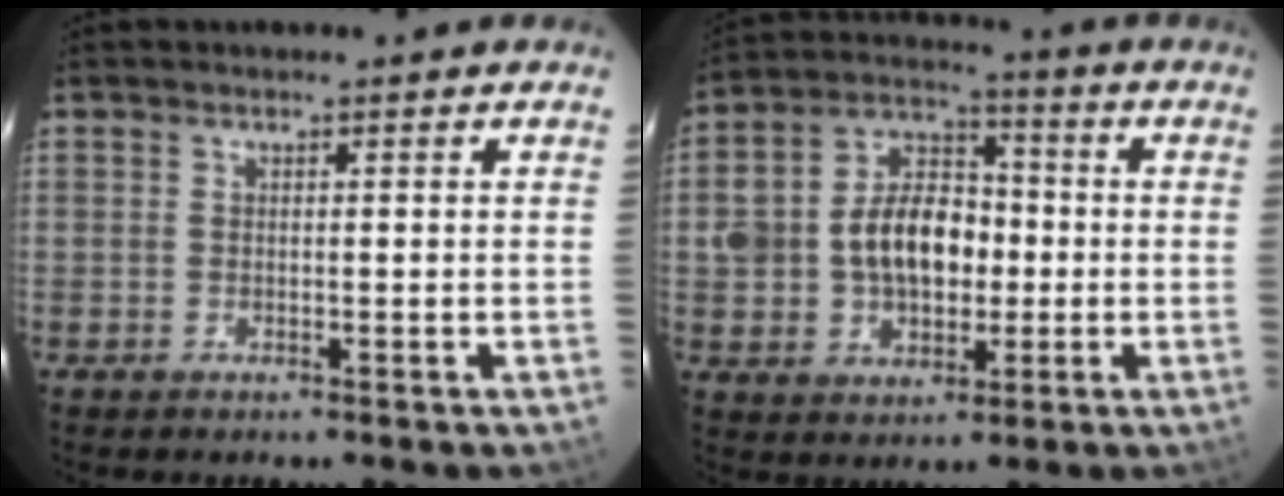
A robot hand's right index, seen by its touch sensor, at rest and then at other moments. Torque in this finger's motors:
{"motor_torque": [0.60, -0.03, 0.36, 0.14]}